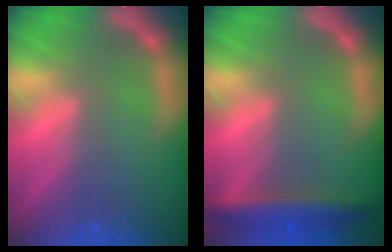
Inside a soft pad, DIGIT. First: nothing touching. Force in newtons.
{"total": 4.4}